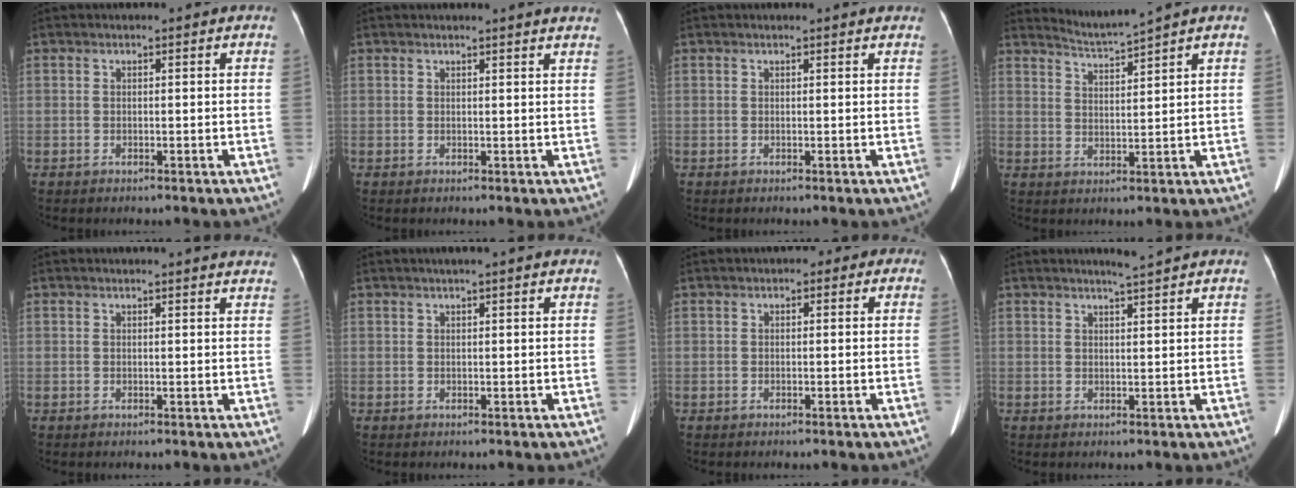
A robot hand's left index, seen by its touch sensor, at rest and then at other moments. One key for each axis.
{"total": 5.4, "fx": 5.1, "fy": -0.2, "fz": 1.8, "tx": -0.020, "ty": 0.004, "tz": 0.036}
{"total": 2.7, "fx": 2.6, "fy": 0.5, "fz": 0.5, "tx": -0.013, "ty": 0.008, "tz": 0.017}
{"total": 3.9, "fx": 3.5, "fy": -1.9, "fz": -0.3, "tx": -0.003, "ty": -0.016, "tz": 0.073}
{"total": 6.0, "fx": 5.8, "fy": 0.5, "fz": 1.3, "tx": -0.008, "ty": -0.002, "tz": 0.039}
{"total": 3.0, "fx": 2.2, "fy": 0.0, "fz": 2.1, "tx": -0.027, "ty": 0.027, "tz": 0.029}
{"total": 1.7, "fx": 0.2, "fy": 1.3, "fz": 1.1, "tx": -0.007, "ty": 0.014, "tz": -0.010}
{"total": 2.1, "fx": 1.9, "fy": -0.6, "fz": 0.6, "tx": -0.012, "ty": -0.003, "tz": 0.034}